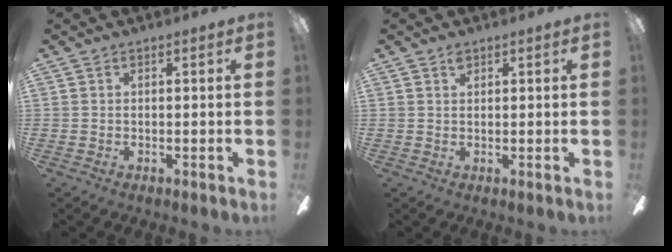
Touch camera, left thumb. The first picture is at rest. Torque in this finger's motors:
{"motor_torque": [0.06, -0.03, 0.45, -0.18, 0.00]}